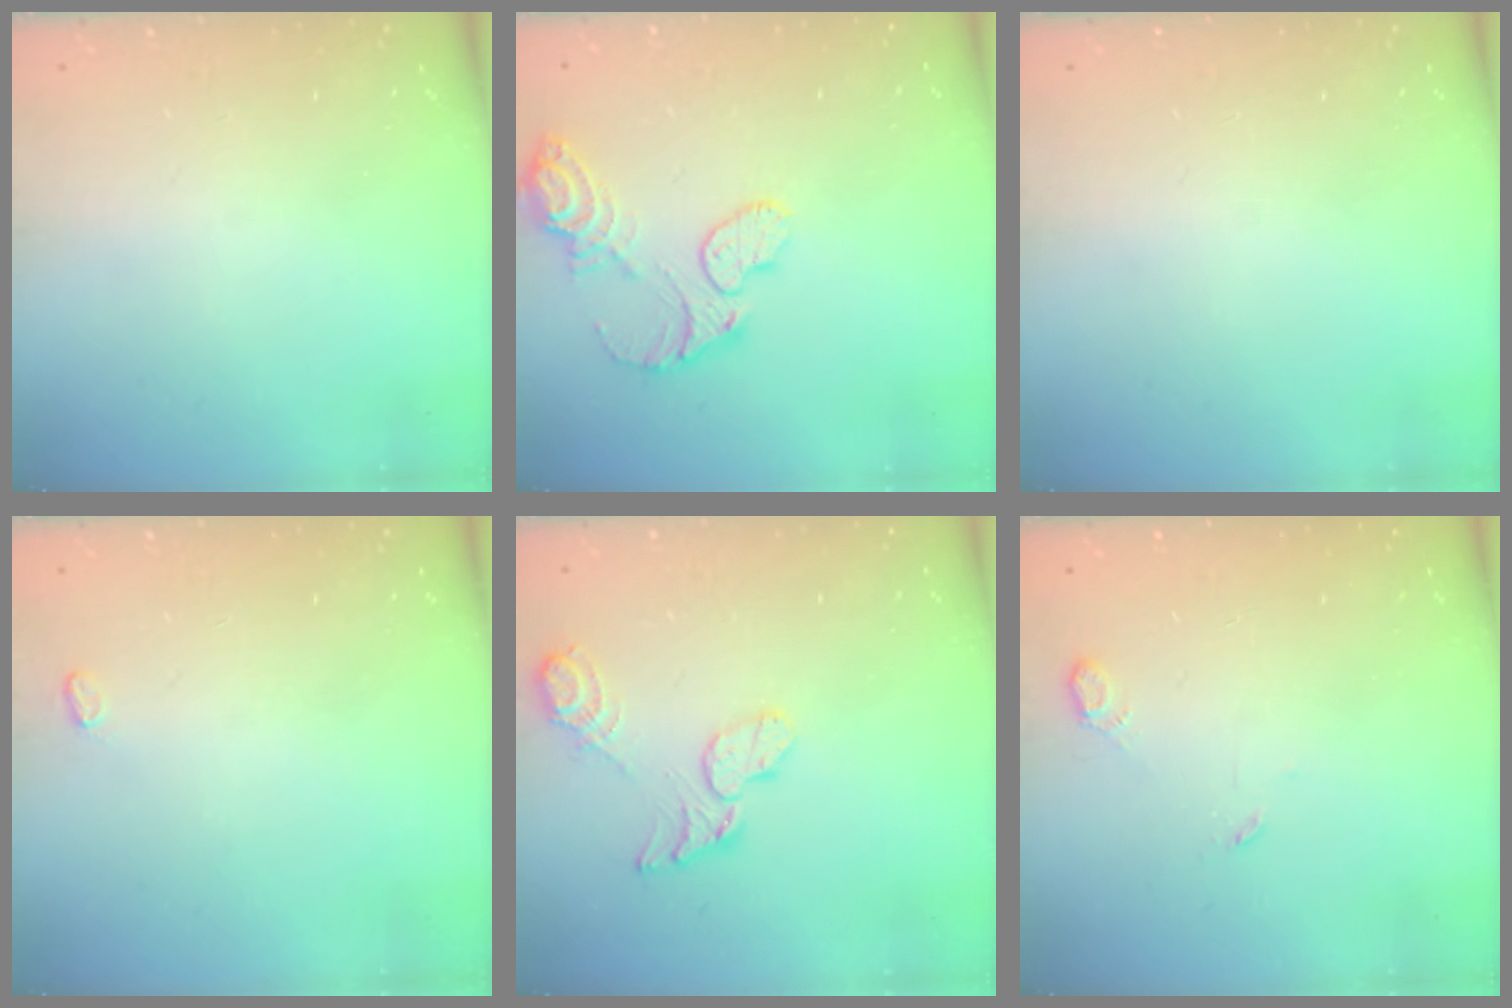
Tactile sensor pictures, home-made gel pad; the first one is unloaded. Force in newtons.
{"total": 11.6, "press": 11.5, "slide": 0.8}
{"total": 0.0}
{"total": 2.8, "press": 2.8, "slide": 0.4}
{"total": 9.1, "press": 9.0, "slide": 0.8}
{"total": 3.5, "press": 3.5, "slide": 0.6}